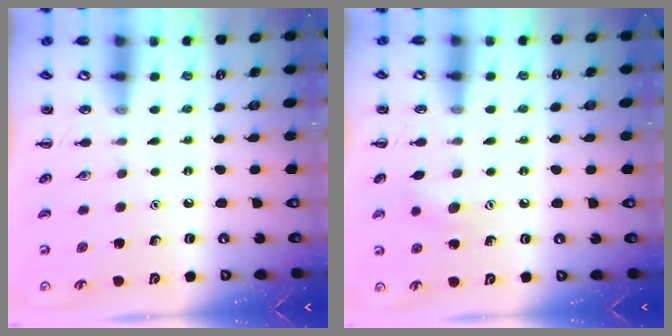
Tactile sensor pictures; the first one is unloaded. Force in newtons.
{"total": 6.7, "press": 6.5, "slide": 1.3}